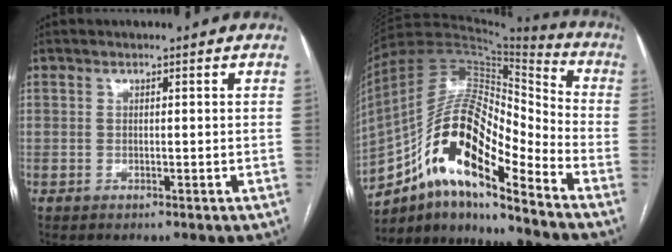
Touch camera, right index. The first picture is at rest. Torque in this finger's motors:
{"motor_torque": [1.53, -0.61, 0.89, 0.17]}